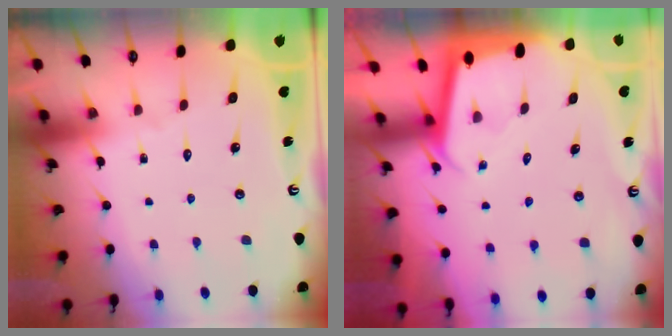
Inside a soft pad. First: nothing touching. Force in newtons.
{"total": 1.9, "press": 1.9, "slide": 0.1}